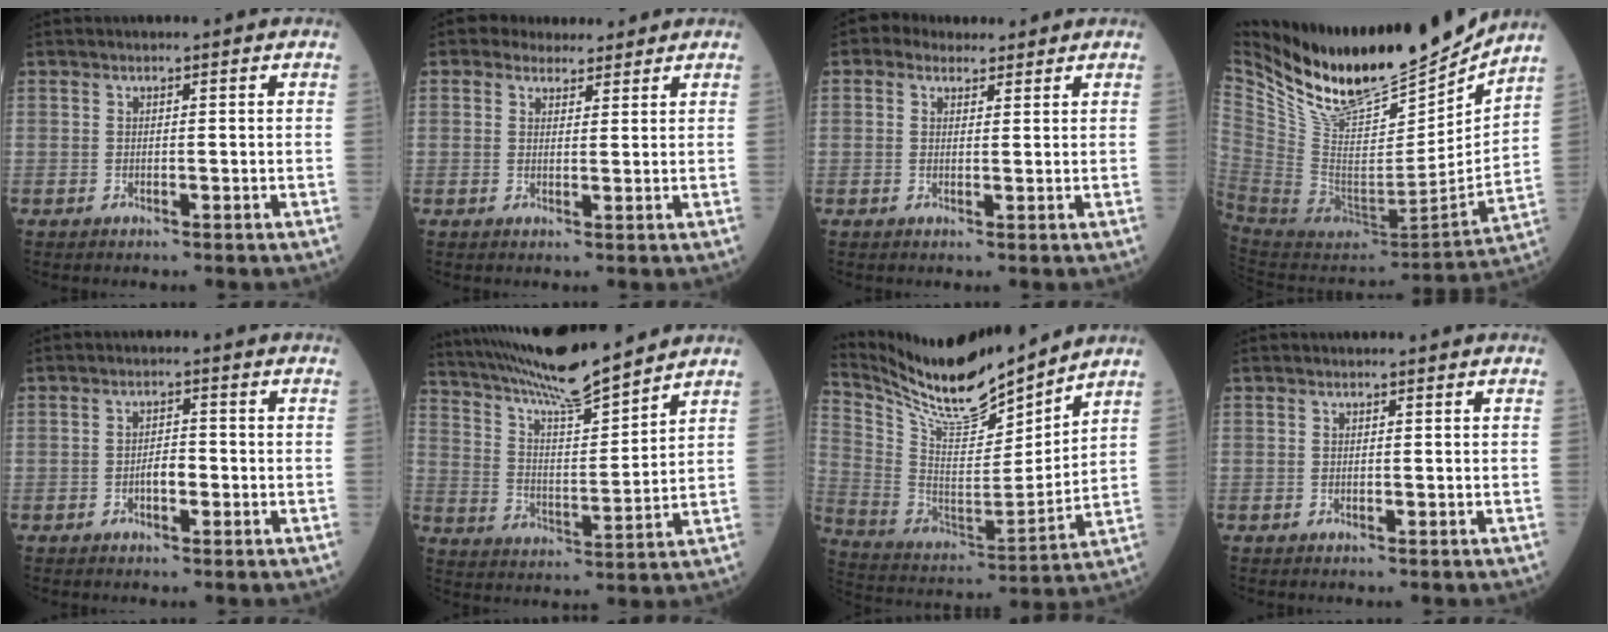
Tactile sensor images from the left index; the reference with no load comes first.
{"total": 4.3, "force": [3.6, 2.3, 0.8], "torque": [-0.006, 0.016, 0.051]}
{"total": 4.0, "force": [2.9, 2.5, 1.3], "torque": [-0.021, 0.026, 0.047]}
{"total": 22.5, "force": [19.6, 5.0, 10.0], "torque": [-0.185, -0.044, 0.340]}
{"total": 2.4, "force": [-0.9, 1.0, 2.0], "torque": [-0.030, 0.006, -0.017]}
{"total": 15.9, "force": [14.2, 0.4, 7.1], "torque": [-0.136, 0.006, 0.247]}
{"total": 16.8, "force": [15.4, 1.9, 6.4], "torque": [-0.140, -0.008, 0.285]}
{"total": 0.0}